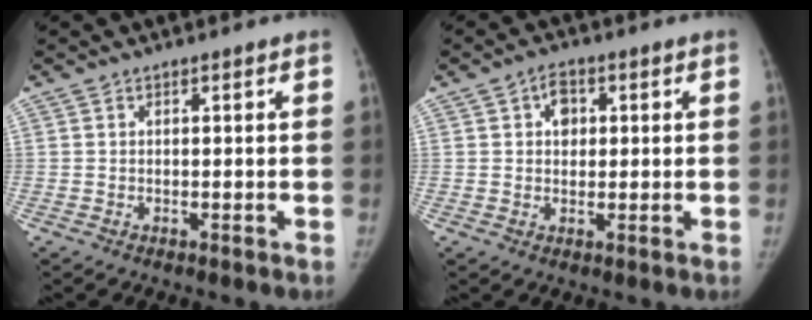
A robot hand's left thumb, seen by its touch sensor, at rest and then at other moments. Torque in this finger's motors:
{"motor_torque": [-0.21, -0.16, 0.32, 0.21, 0.00]}